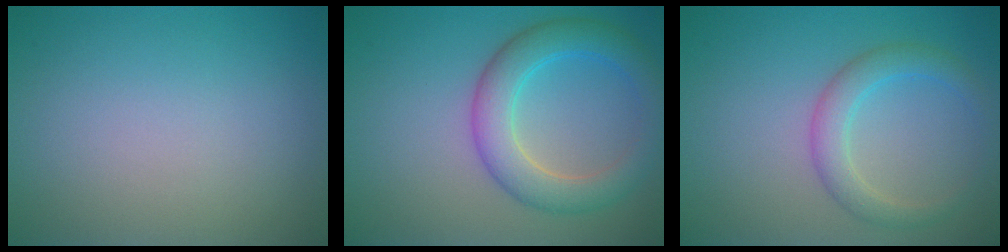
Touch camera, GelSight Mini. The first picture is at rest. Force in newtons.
{"total": 5.2, "press": 5.2, "slide": 0.4}
{"total": 3.0, "press": 3.0, "slide": 0.1}